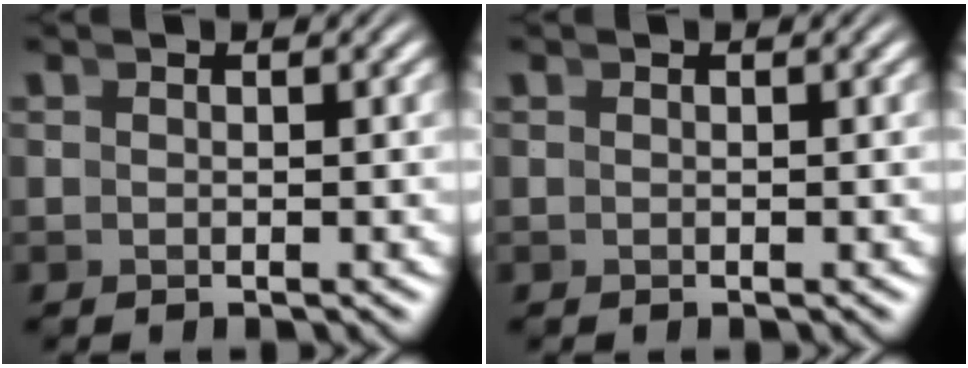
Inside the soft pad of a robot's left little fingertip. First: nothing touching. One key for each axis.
{"total": 0.0}